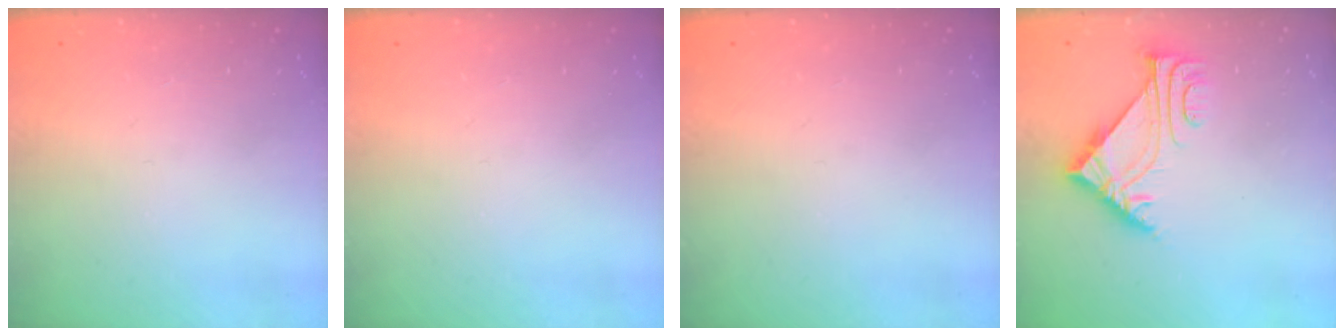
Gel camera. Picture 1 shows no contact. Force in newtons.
{"total": 0.0}
{"total": 0.0}
{"total": 6.3, "press": 6.3, "slide": 0.3}